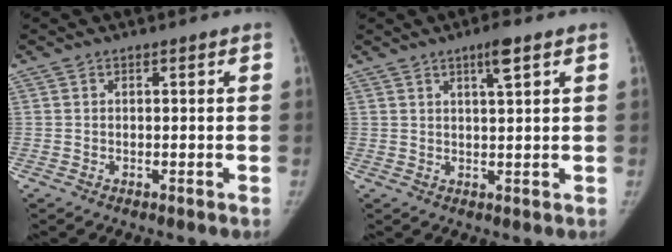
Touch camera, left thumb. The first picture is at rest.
{"total": 3.8, "force": [2.1, 0.4, 3.1], "torque": [-0.051, -0.009, 0.036]}